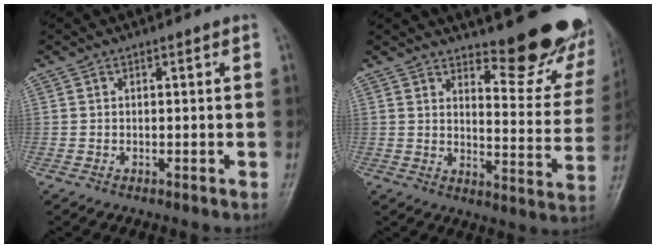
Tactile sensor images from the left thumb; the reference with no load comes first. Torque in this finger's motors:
{"motor_torque": [0.56, 0.15, 0.58, -0.52, 0.08]}